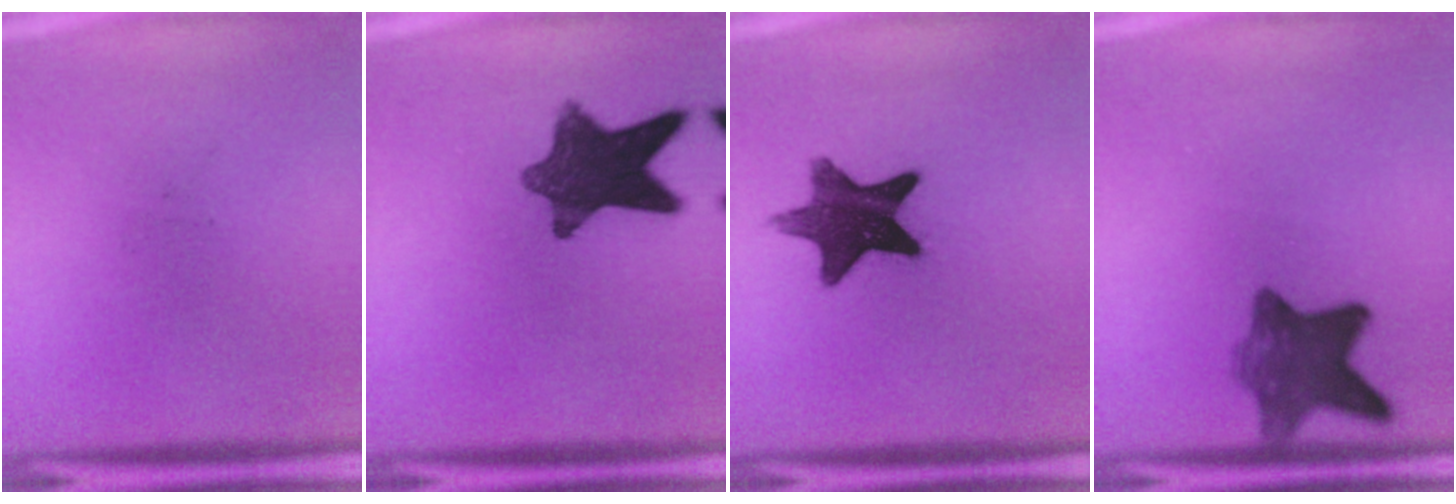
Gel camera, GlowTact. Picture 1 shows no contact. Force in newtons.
{"total": 11.3}
{"total": 13.1}
{"total": 8.2}